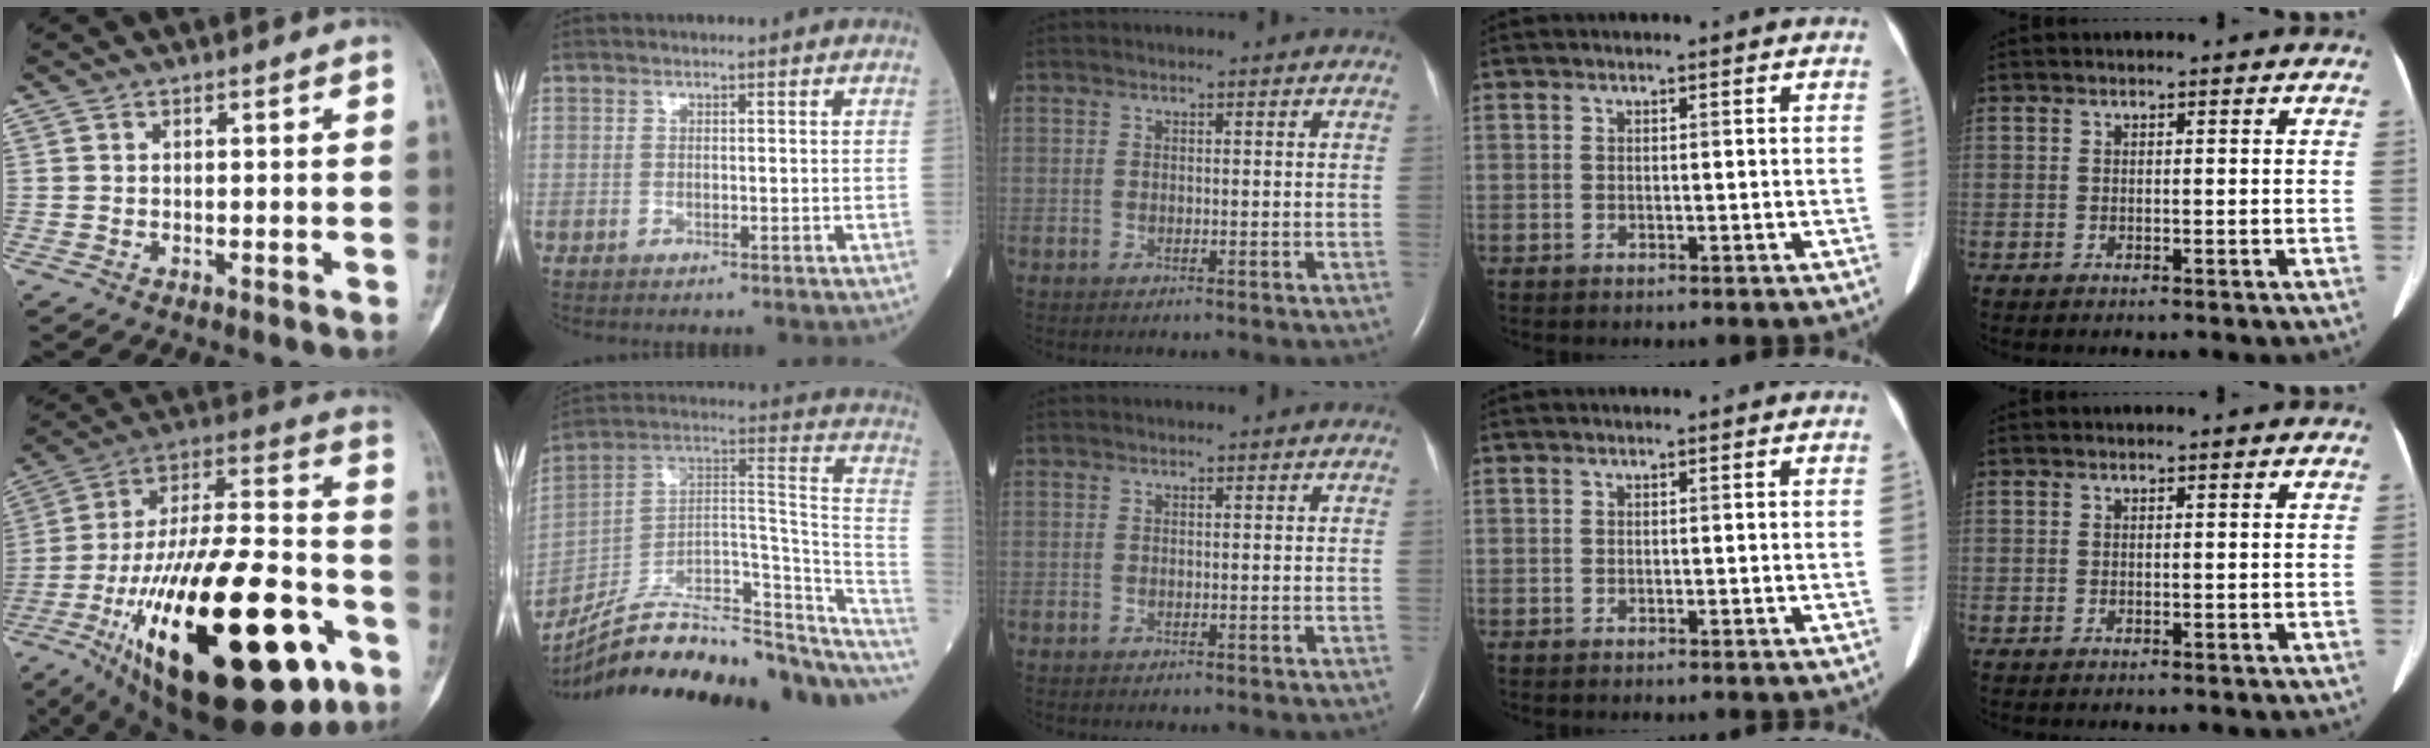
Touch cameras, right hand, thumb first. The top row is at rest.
{"thumb": {"total": 42.7, "force": [-16.7, 16.5, 35.6], "torque": [-0.582, 0.044, -0.260]}, "index": {"total": 23.9, "force": [-18.3, 6.4, 14.0], "torque": [-0.181, 0.041, -0.286]}}